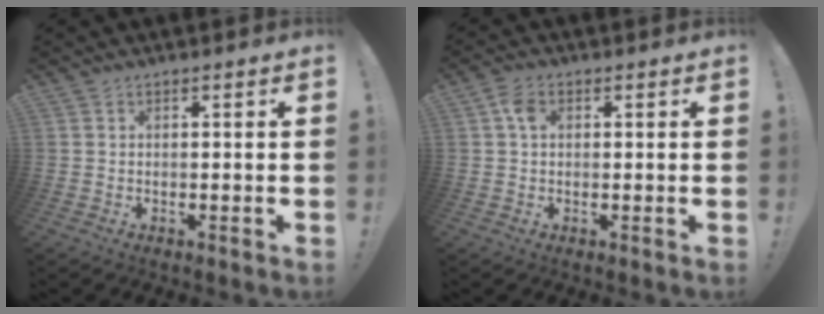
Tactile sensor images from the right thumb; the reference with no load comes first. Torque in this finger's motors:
{"motor_torque": [0.65, 0.33, 0.14, -0.15, 0.00]}